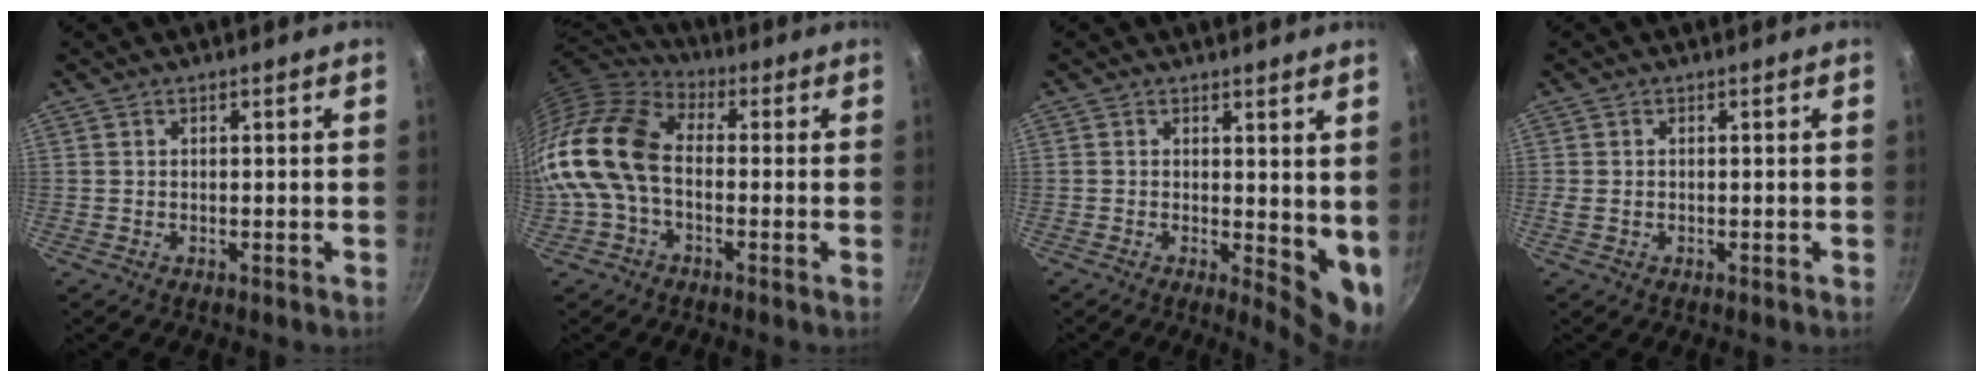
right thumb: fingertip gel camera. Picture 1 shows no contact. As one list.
[{"total": 14.9, "force": [-2.0, 9.8, 11.1], "torque": [-0.203, 0.036, -0.057]}, {"total": 7.1, "force": [0.9, 3.3, 6.2], "torque": [-0.065, -0.017, 0.015]}, {"total": 1.5, "force": [-0.3, 1.0, 1.0], "torque": [-0.021, 0.000, -0.005]}]